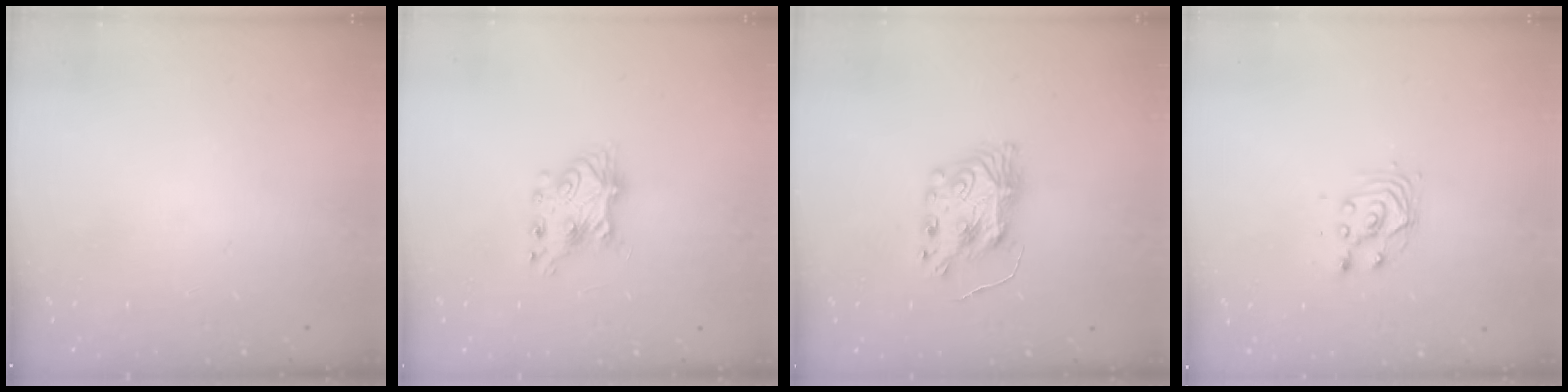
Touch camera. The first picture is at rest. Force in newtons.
{"total": 7.6, "press": 7.6, "slide": 0.7}
{"total": 8.6, "press": 8.6, "slide": 0.5}
{"total": 4.4, "press": 4.4, "slide": 0.2}